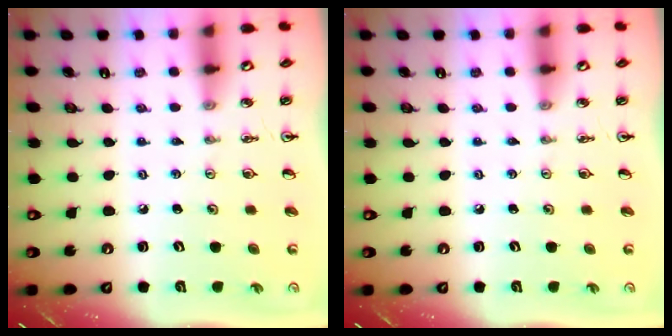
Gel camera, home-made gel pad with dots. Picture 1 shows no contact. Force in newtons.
{"total": 0.0}